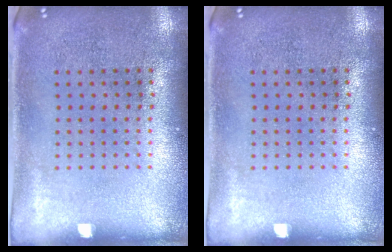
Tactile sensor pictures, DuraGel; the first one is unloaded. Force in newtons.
{"total": 0.0}